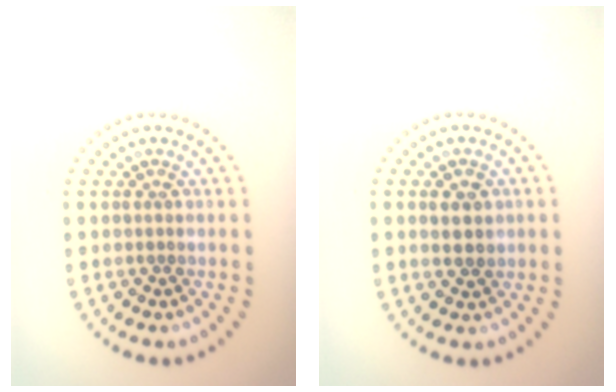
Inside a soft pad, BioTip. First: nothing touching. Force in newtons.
{"total": 2.3, "press": 2.2, "slide": 0.6}